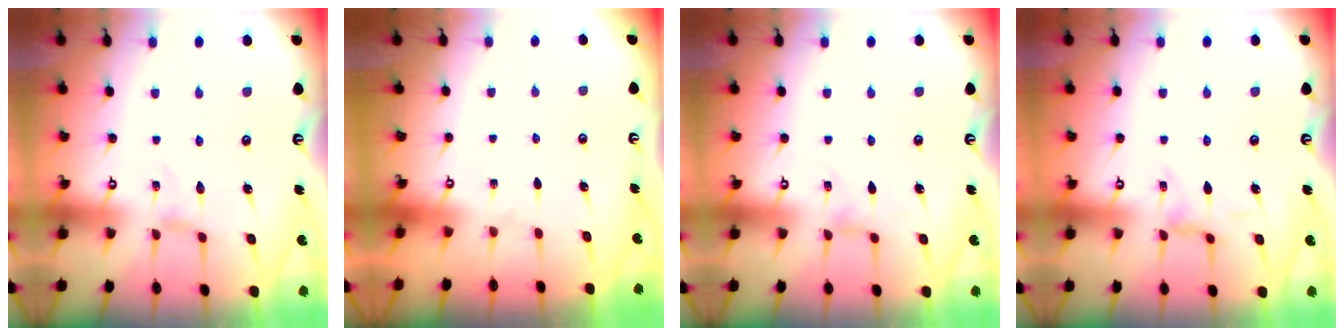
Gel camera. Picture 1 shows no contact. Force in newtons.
{"total": 0.0}
{"total": 0.0}
{"total": 2.2, "press": 2.1, "slide": 0.5}